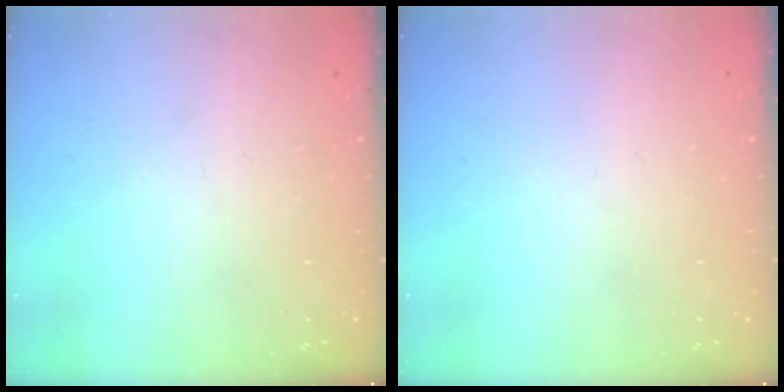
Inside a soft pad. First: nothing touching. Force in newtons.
{"total": 0.0}